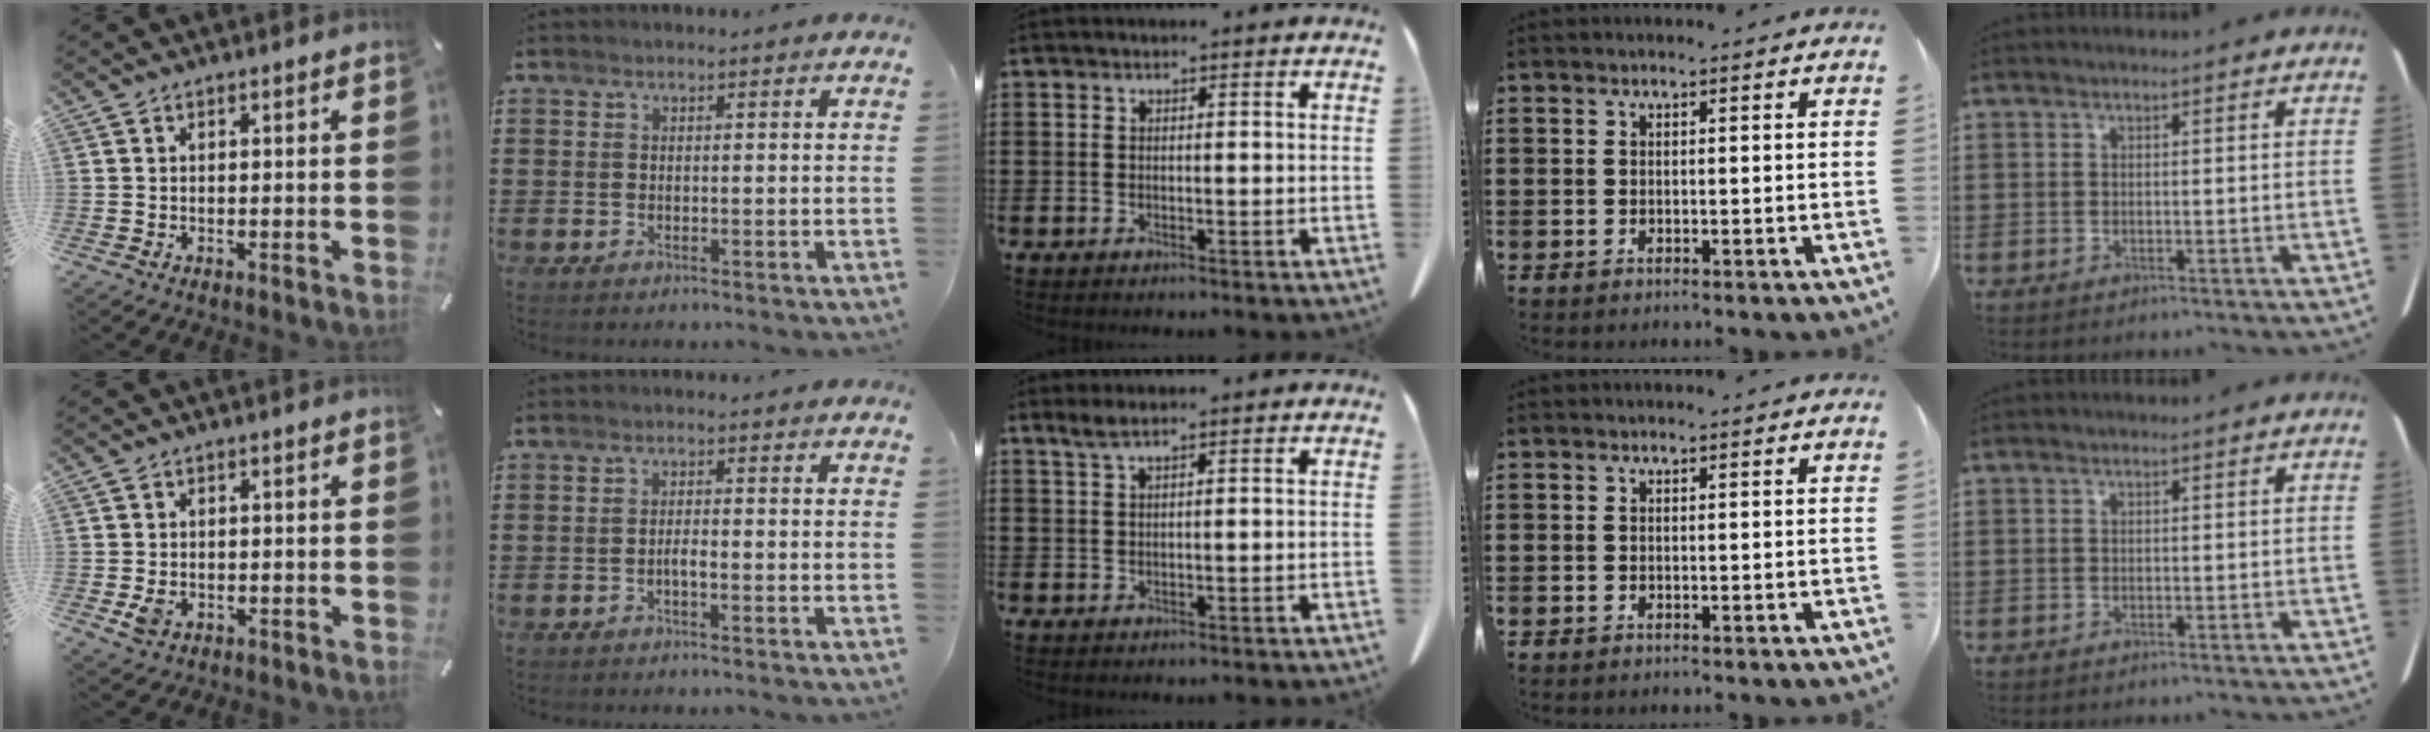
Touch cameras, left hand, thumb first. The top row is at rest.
{"thumb": {"total": 3.0, "force": [-0.7, 2.0, 2.1], "torque": [-0.048, -0.002, -0.014]}, "index": {"total": 1.6, "force": [-0.8, 0.4, 1.4], "torque": [-0.028, 0.001, -0.014]}, "middle": {"total": 1.7, "force": [1.3, 0.0, 1.1], "torque": [-0.024, 0.000, 0.024]}}